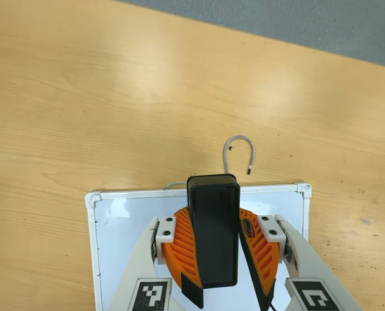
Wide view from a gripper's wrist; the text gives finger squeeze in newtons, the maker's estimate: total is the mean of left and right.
{"total": 9.4, "left": 9.7, "right": 9.2}